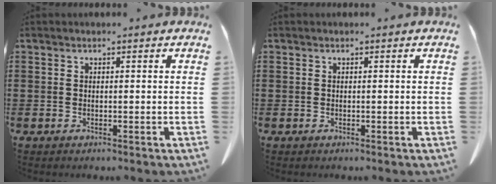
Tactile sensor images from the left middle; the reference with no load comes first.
{"total": 0.0}